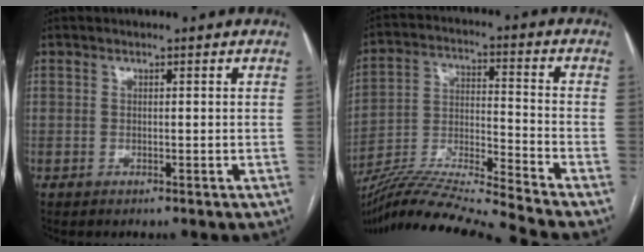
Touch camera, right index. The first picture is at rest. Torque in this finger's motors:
{"motor_torque": [0.54, -1.23, 0.03, 0.01]}